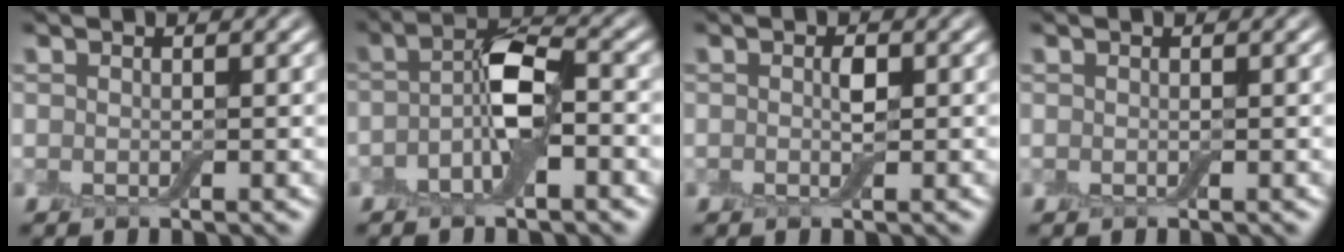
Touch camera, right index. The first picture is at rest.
{"total": 5.1, "force": [-1.3, 1.8, 4.6], "torque": [-0.084, 0.010, -0.035]}
{"total": 1.1, "force": [0.1, 0.4, 1.0], "torque": [-0.018, -0.001, 0.000]}
{"total": 0.0}